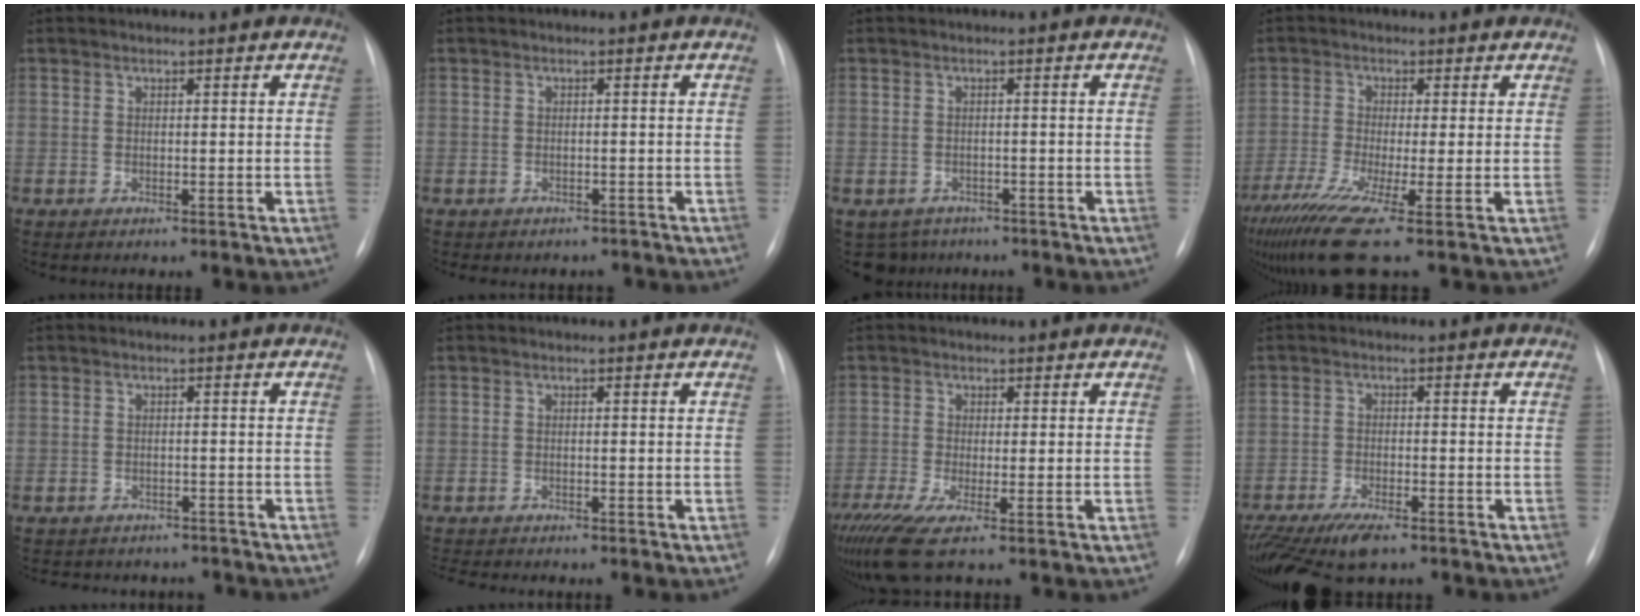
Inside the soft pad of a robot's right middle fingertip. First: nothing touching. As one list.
[{"total": 3.4, "force": [-2.9, 1.7, 0.2], "torque": [-0.004, 0.010, -0.036]}, {"total": 4.2, "force": [-3.2, 2.7, 0.2], "torque": [0.004, 0.005, -0.045]}, {"total": 12.7, "force": [-7.8, 1.0, 10.0], "torque": [-0.214, -0.039, -0.139]}, {"total": 7.8, "force": [-7.0, 3.4, 0.9], "torque": [-0.010, 0.015, -0.081]}, {"total": 5.0, "force": [-4.6, 0.3, 1.9], "torque": [-0.020, -0.007, -0.069]}, {"total": 7.0, "force": [-4.3, 0.5, 5.5], "torque": [-0.104, -0.021, -0.081]}, {"total": 12.0, "force": [-9.2, 3.3, 7.0], "torque": [-0.132, -0.021, -0.150]}]